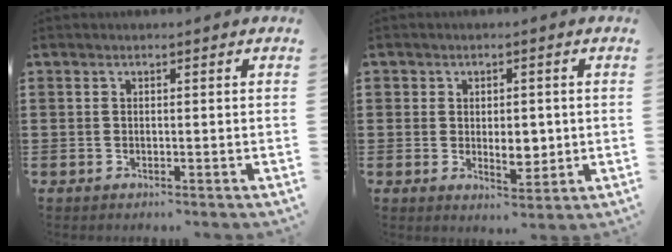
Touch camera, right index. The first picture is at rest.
{"total": 4.6, "force": [-0.1, 3.3, 3.3], "torque": [-0.053, 0.004, -0.007]}